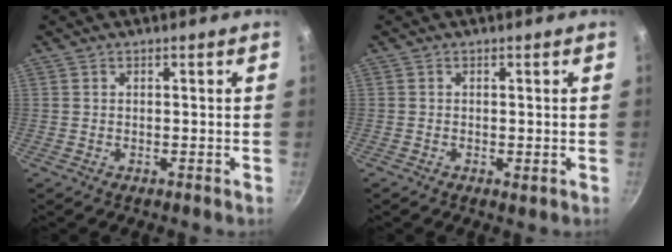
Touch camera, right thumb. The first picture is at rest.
{"total": 0.6, "force": [-0.1, 0.4, 0.4], "torque": [-0.006, -0.003, -0.002]}